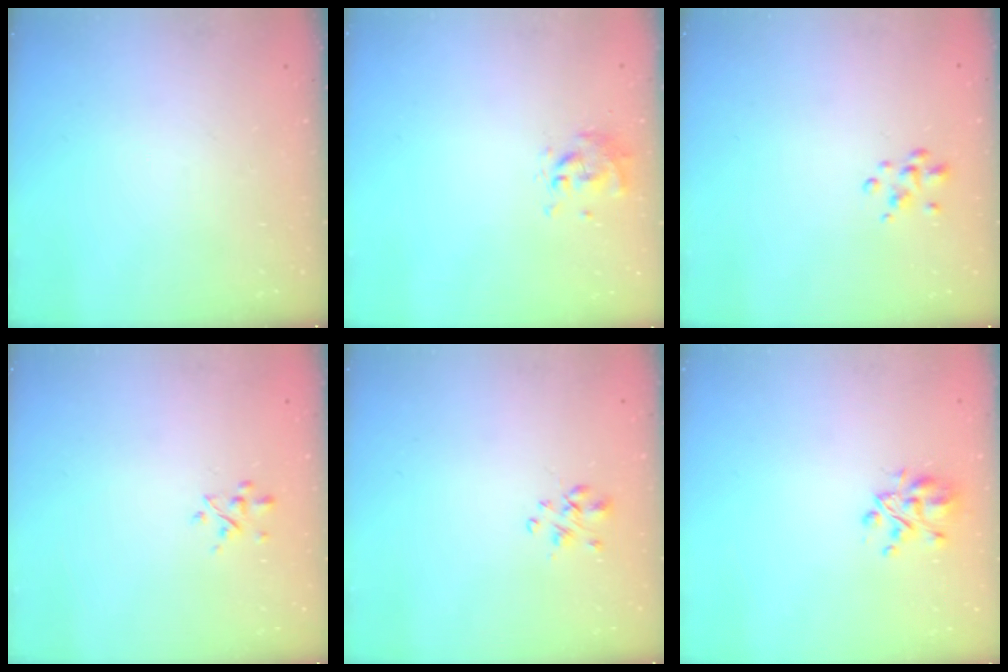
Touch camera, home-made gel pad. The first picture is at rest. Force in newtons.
{"total": 0.0}
{"total": 2.5, "press": 2.5, "slide": 0.4}
{"total": 2.8, "press": 2.7, "slide": 0.8}
{"total": 2.5, "press": 2.4, "slide": 0.5}
{"total": 5.6, "press": 5.2, "slide": 1.9}